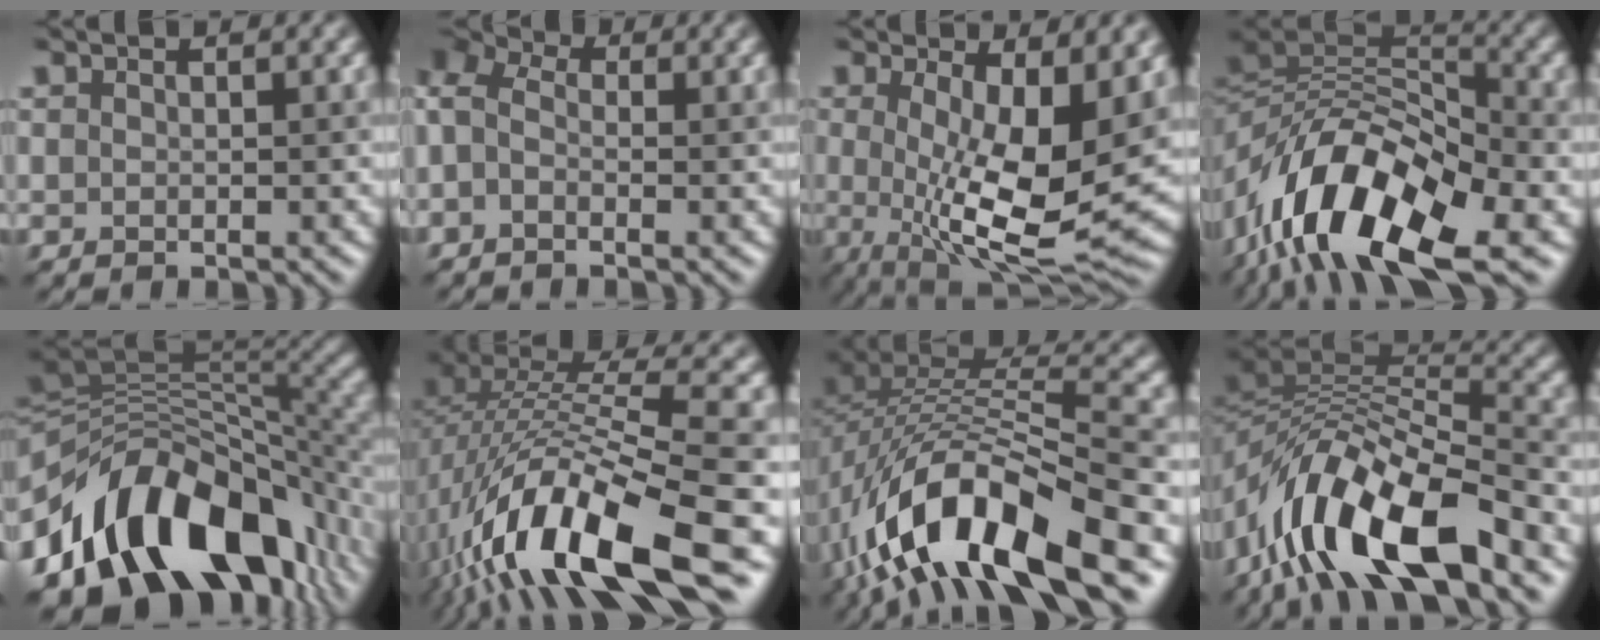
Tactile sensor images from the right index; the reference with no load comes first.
{"total": 5.5, "force": [0.3, 3.9, 3.8], "torque": [-0.097, 0.034, -0.012]}
{"total": 11.8, "force": [0.3, 4.9, 10.7], "torque": [-0.169, -0.022, 0.011]}
{"total": 14.1, "force": [-6.5, 6.2, 10.9], "torque": [-0.180, 0.018, -0.123]}
{"total": 13.6, "force": [-5.5, 8.3, 9.2], "torque": [-0.125, 0.027, -0.095]}
{"total": 14.9, "force": [-6.2, 4.6, 12.7], "torque": [-0.248, 0.015, -0.099]}
{"total": 14.1, "force": [-6.6, 5.8, 11.0], "torque": [-0.201, 0.009, -0.120]}
{"total": 12.8, "force": [-6.8, 4.6, 9.9], "torque": [-0.166, 0.019, -0.126]}